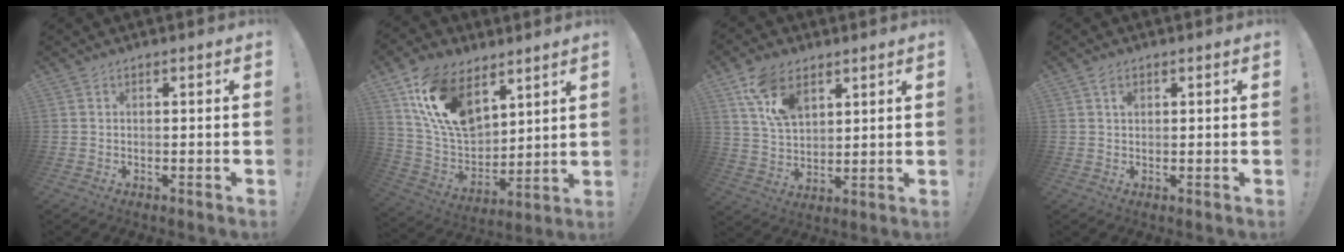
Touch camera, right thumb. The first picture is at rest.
{"total": 18.3, "force": [9.8, 11.2, 10.6], "torque": [-0.208, -0.055, 0.183]}
{"total": 11.7, "force": [7.1, 6.4, 6.7], "torque": [-0.121, -0.026, 0.136]}
{"total": 1.6, "force": [0.8, 0.9, 0.9], "torque": [-0.009, -0.002, 0.013]}